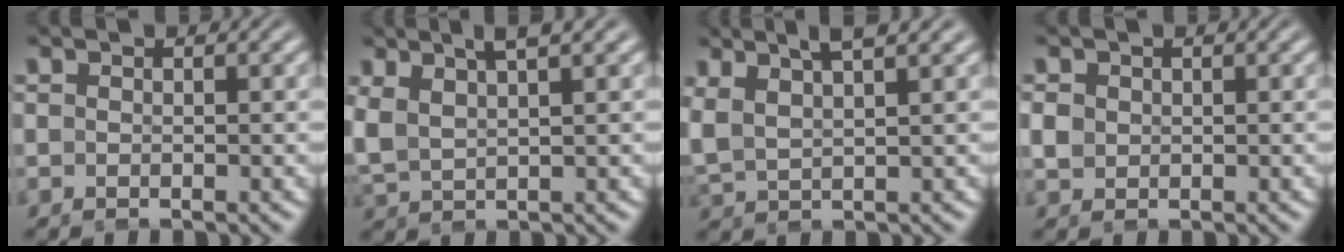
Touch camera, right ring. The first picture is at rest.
{"total": 4.1, "force": [2.1, 2.2, 2.7], "torque": [-0.068, 0.009, 0.040]}
{"total": 4.8, "force": [2.9, 2.5, 3.1], "torque": [-0.070, 0.016, 0.047]}
{"total": 1.2, "force": [0.2, 1.0, 0.6], "torque": [-0.018, -0.007, 0.012]}